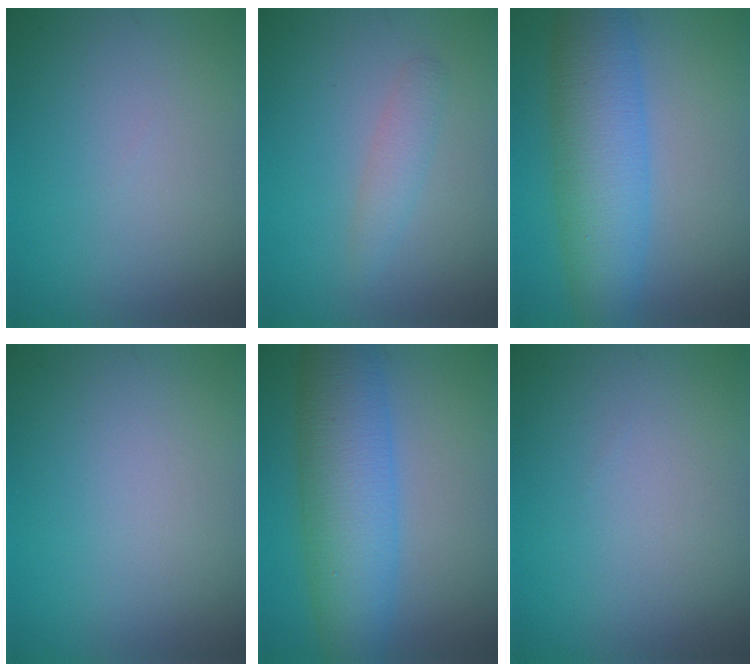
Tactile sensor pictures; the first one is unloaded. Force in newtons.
{"total": 1.1, "press": 1.1, "slide": 0.1}
{"total": 7.3, "press": 7.3, "slide": 0.1}
{"total": 0.0}
{"total": 7.9, "press": 7.9, "slide": 0.1}
{"total": 0.0}